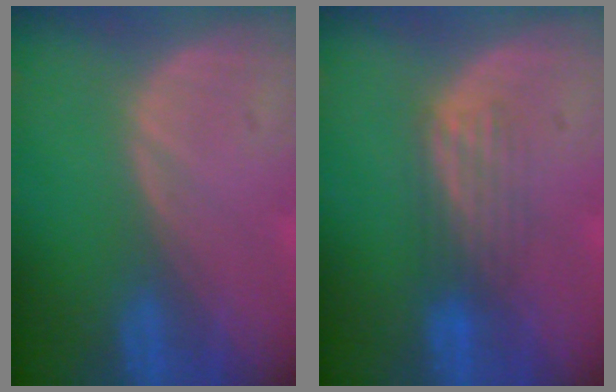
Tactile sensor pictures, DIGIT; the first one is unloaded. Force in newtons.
{"total": 3.4, "press": 3.4, "slide": 0.2}